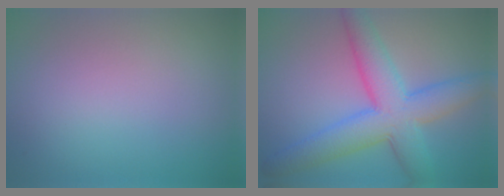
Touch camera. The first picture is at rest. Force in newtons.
{"total": 7.9, "press": 7.9, "slide": 0.1}